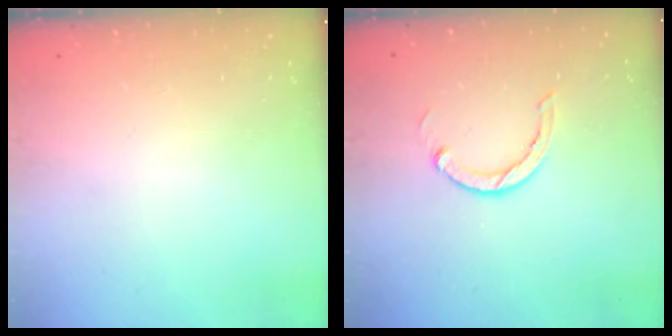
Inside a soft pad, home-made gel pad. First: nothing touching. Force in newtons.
{"total": 3.0, "press": 3.0, "slide": 0.1}